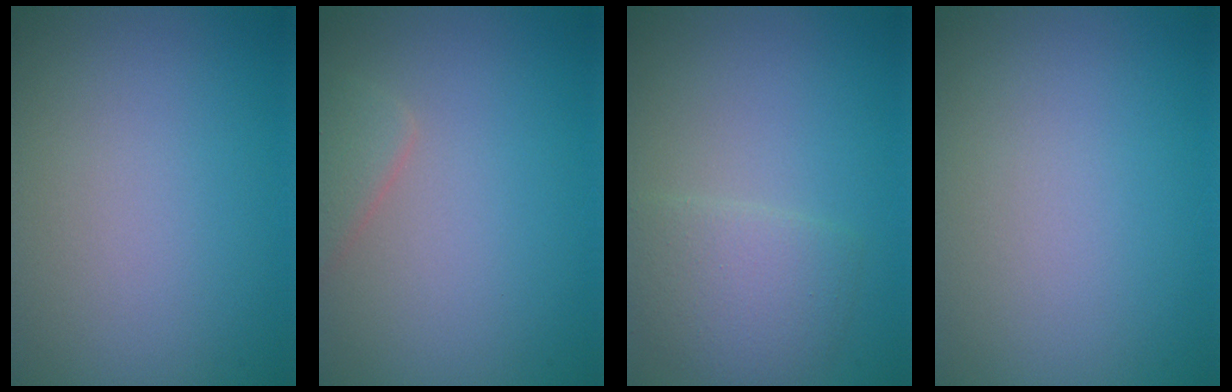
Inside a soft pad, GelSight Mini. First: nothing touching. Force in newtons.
{"total": 1.8, "press": 1.8, "slide": 0.1}
{"total": 2.9, "press": 2.9, "slide": 0.1}
{"total": 0.0}